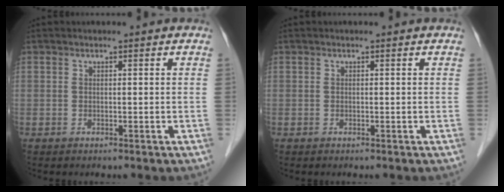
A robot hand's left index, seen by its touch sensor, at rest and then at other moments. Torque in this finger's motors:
{"motor_torque": [0.00, 0.00, 0.00, 0.01]}